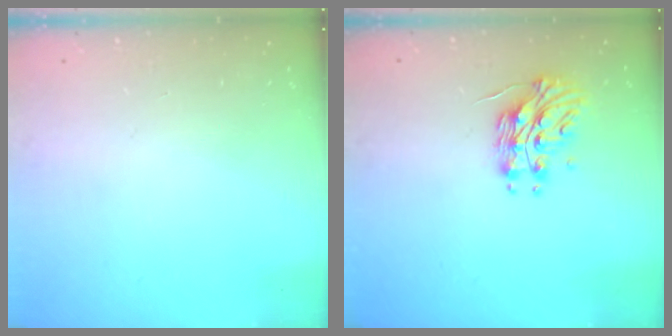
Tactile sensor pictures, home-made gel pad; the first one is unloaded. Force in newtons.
{"total": 11.8, "press": 11.8, "slide": 0.6}